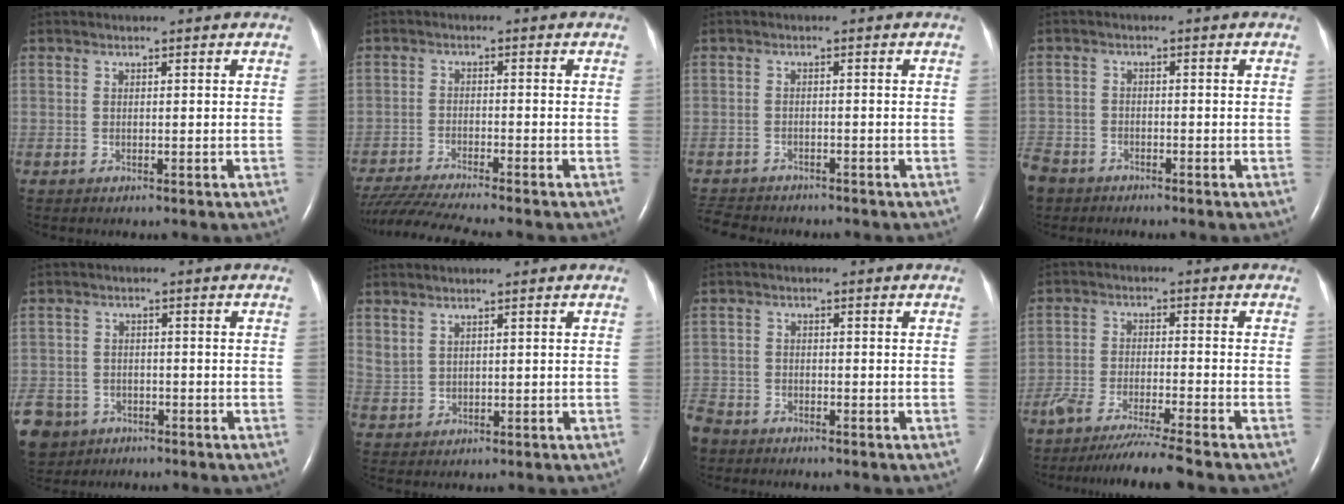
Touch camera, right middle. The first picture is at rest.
{"total": 11.3, "force": [-10.1, -0.9, 4.9], "torque": [-0.078, -0.028, -0.169]}
{"total": 7.5, "force": [-6.8, 2.1, 2.3], "torque": [-0.044, -0.009, -0.101]}
{"total": 7.1, "force": [-5.2, 4.4, 1.7], "torque": [-0.058, -0.010, -0.102]}
{"total": 13.3, "force": [-7.4, 10.2, 4.1], "torque": [-0.148, -0.009, -0.118]}
{"total": 1.9, "force": [1.5, 0.9, 0.8], "torque": [-0.021, 0.004, 0.040]}
{"total": 5.5, "force": [-4.7, 2.7, 0.8], "torque": [-0.021, -0.006, -0.094]}
{"total": 9.3, "force": [-8.0, -1.1, 4.6], "torque": [-0.069, -0.033, -0.136]}